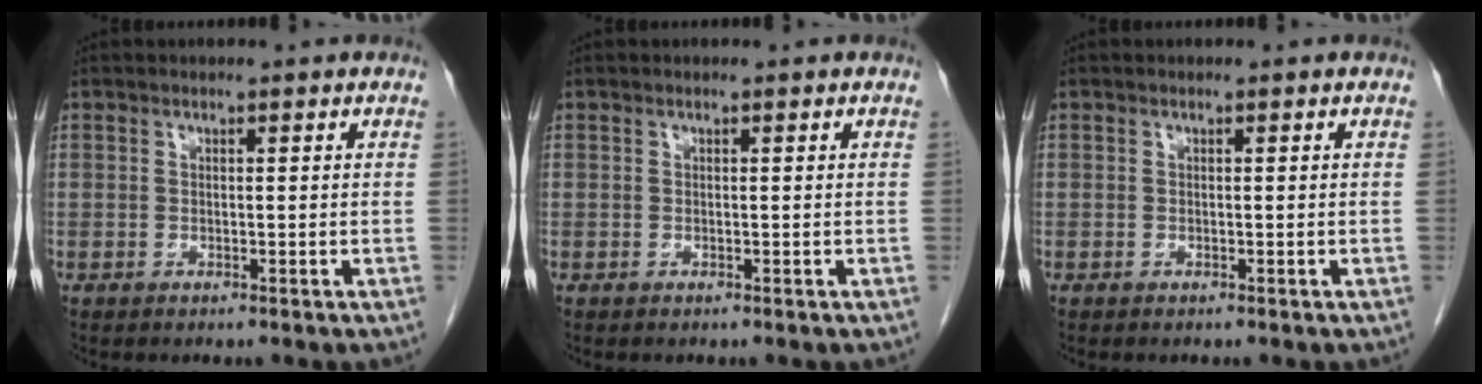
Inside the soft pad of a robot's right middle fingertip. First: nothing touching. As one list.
[{"total": 0.0}, {"total": 0.0}]